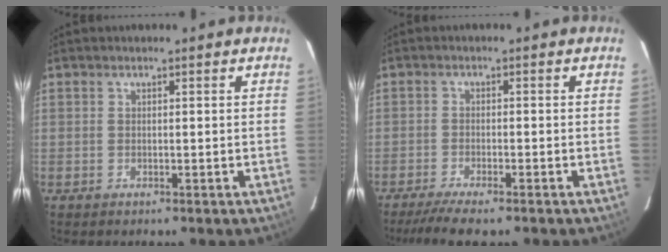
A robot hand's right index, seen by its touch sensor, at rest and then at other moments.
{"total": 6.7, "force": [-5.5, 0.7, 3.8], "torque": [-0.059, -0.013, -0.090]}